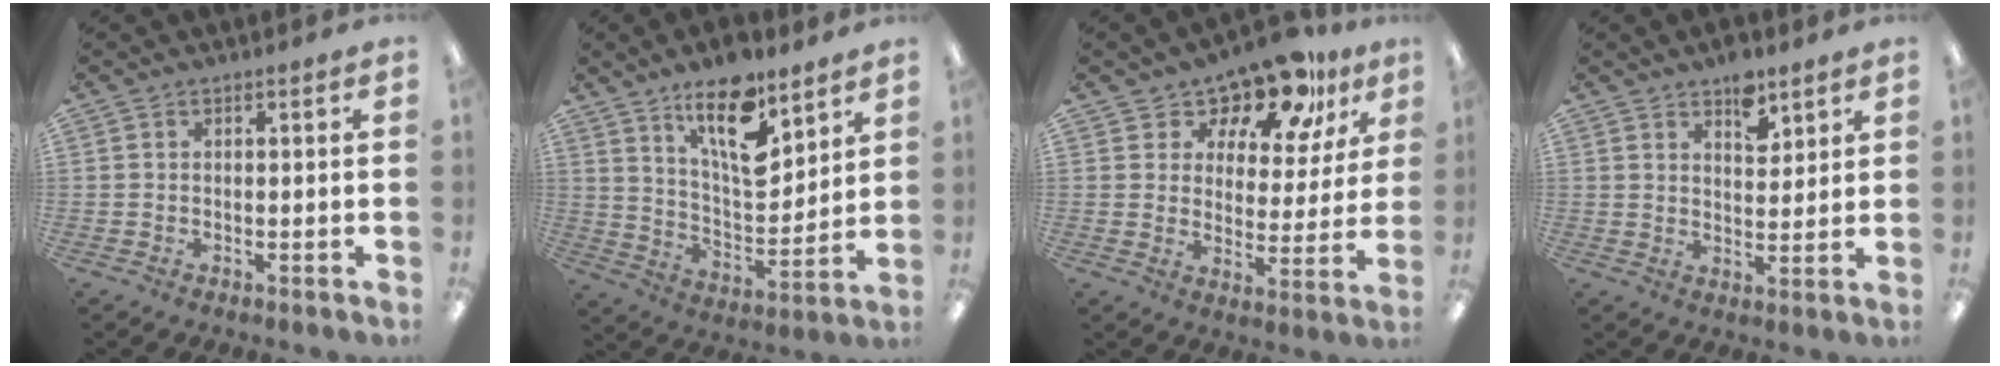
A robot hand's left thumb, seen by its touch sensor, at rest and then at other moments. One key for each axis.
{"total": 16.2, "fx": 10.8, "fy": 6.2, "fz": 10.3, "tx": -0.158, "ty": -0.064, "tz": 0.181}
{"total": 13.3, "fx": 11.2, "fy": 5.3, "fz": 4.8, "tx": -0.089, "ty": -0.078, "tz": 0.201}
{"total": 6.8, "fx": 5.0, "fy": 3.5, "fz": 3.0, "tx": -0.026, "ty": -0.030, "tz": 0.082}